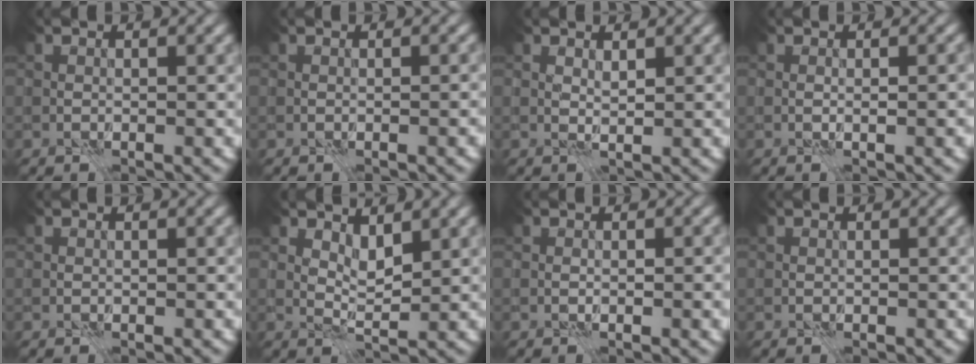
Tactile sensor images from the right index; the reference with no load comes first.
{"total": 0.7, "force": [-0.4, 0.1, 0.5], "torque": [-0.008, 0.002, -0.006]}
{"total": 0.7, "force": [0.6, 0.1, 0.5], "torque": [-0.013, -0.004, 0.011]}
{"total": 1.7, "force": [-0.3, 0.3, 1.7], "torque": [-0.028, 0.001, -0.005]}
{"total": 0.0}
{"total": 2.2, "force": [1.5, 0.7, 1.4], "torque": [-0.030, -0.008, 0.029]}
{"total": 1.4, "force": [-0.4, 0.5, 1.3], "torque": [-0.021, 0.002, -0.006]}
{"total": 0.0}